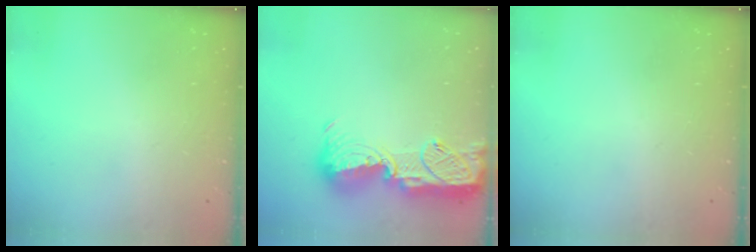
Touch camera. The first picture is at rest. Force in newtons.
{"total": 14.9, "press": 14.9, "slide": 1.0}
{"total": 0.0}